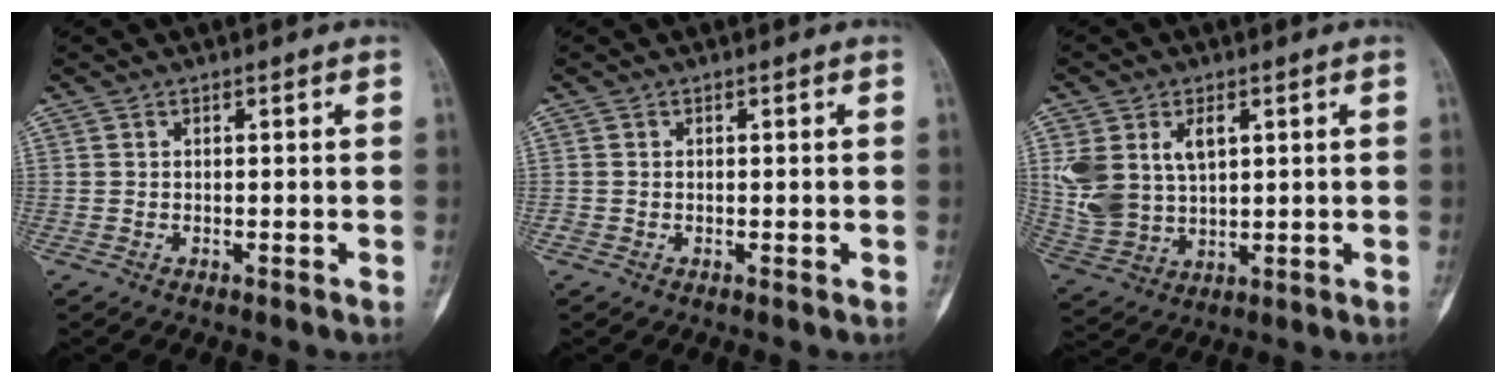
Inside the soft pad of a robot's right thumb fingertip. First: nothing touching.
{"total": 0.5, "force": [-0.1, 0.5, 0.1], "torque": [0.005, 0.005, -0.002]}
{"total": 11.2, "force": [3.1, 7.4, 7.8], "torque": [-0.151, -0.003, 0.078]}